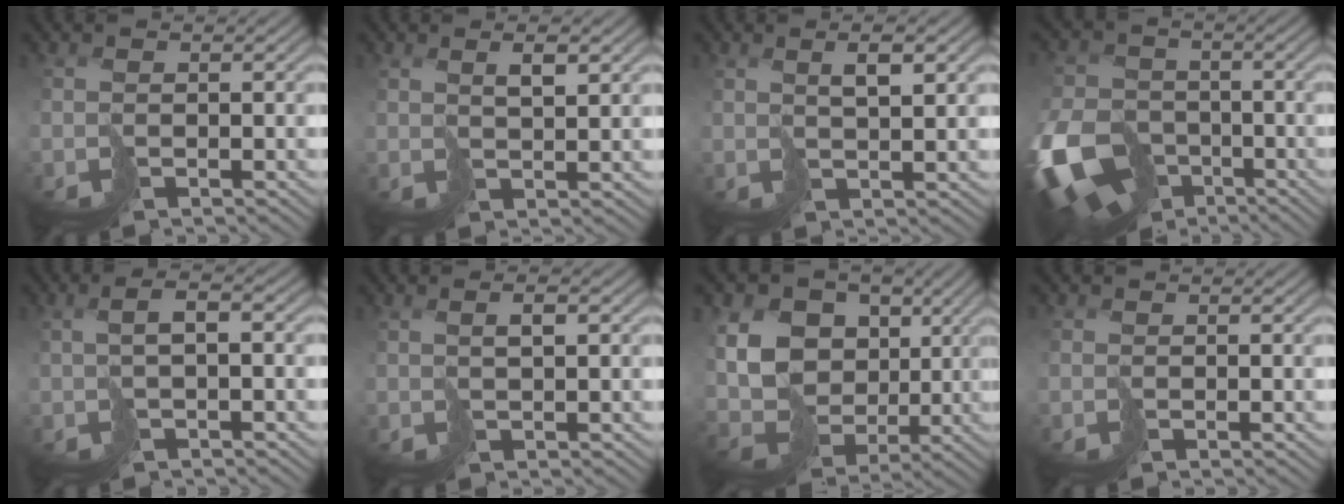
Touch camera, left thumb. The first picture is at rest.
{"total": 2.7, "force": [2.0, 0.4, 1.7], "torque": [-0.028, 0.002, 0.040]}
{"total": 3.3, "force": [2.0, 0.6, 2.5], "torque": [-0.042, 0.006, 0.041]}
{"total": 16.0, "force": [-7.0, 11.6, 8.4], "torque": [-0.248, -0.053, -0.121]}
{"total": 2.8, "force": [0.1, 0.7, 2.7], "torque": [-0.050, 0.008, 0.002]}
{"total": 1.9, "force": [1.0, 0.3, 1.5], "torque": [-0.026, 0.007, 0.021]}
{"total": 14.1, "force": [3.4, 11.6, 7.4], "torque": [-0.203, 0.016, 0.071]}
{"total": 0.6, "force": [-0.1, 0.6, 0.0], "torque": [-0.004, -0.003, -0.001]}